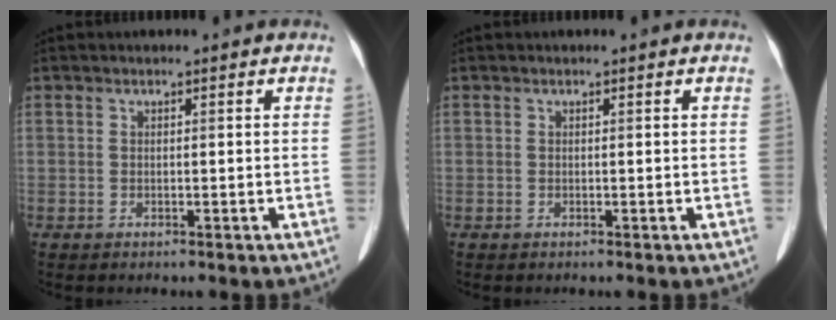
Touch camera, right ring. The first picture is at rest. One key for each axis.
{"total": 0.0}